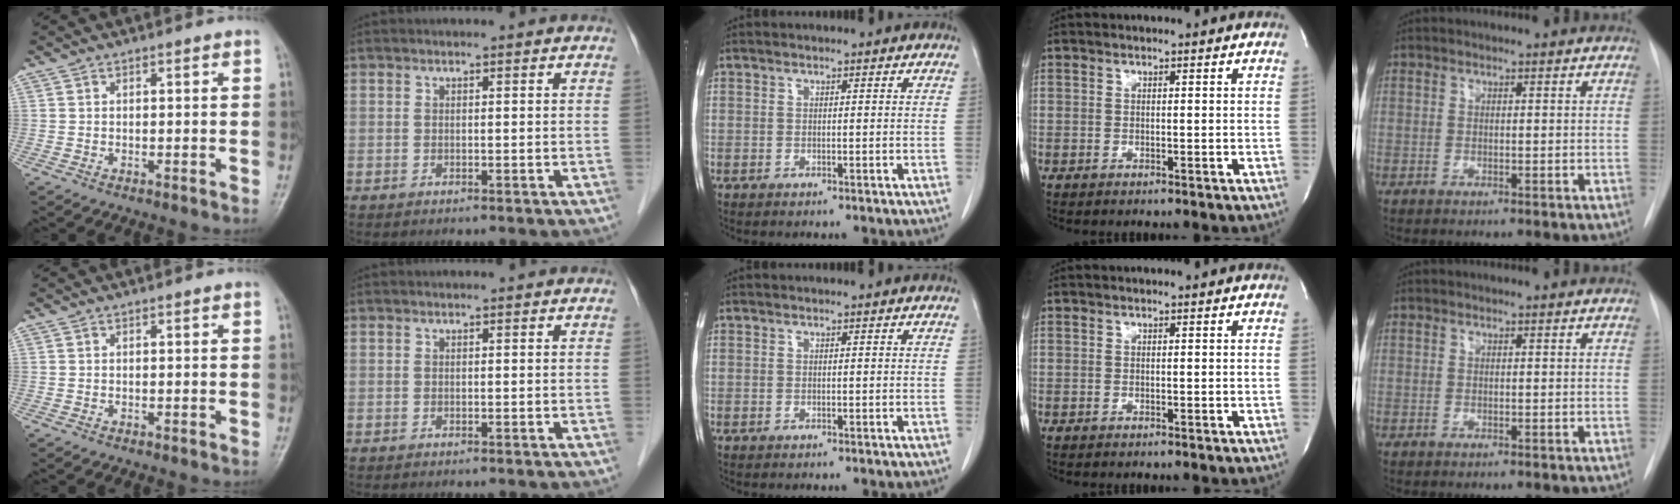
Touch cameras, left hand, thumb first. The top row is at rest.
{}